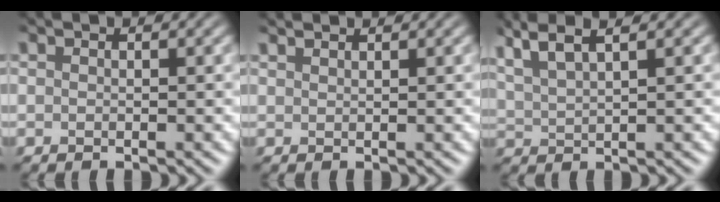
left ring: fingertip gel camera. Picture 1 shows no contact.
{"total": 1.4, "force": [1.3, 0.2, 0.4], "torque": [-0.002, 0.002, 0.014]}
{"total": 4.4, "force": [3.0, 1.0, 3.1], "torque": [-0.057, 0.021, 0.045]}